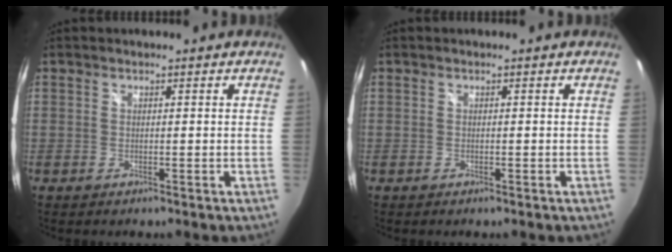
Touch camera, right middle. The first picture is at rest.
{"total": 0.0}